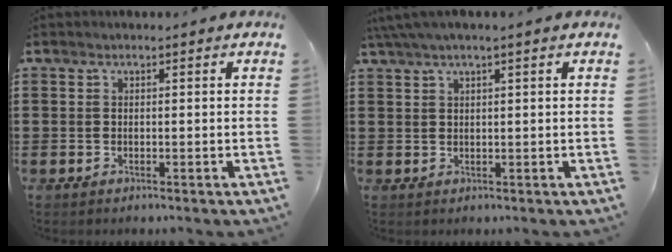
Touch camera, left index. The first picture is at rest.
{"total": 2.5, "force": [1.4, 0.1, 2.0], "torque": [-0.040, 0.001, 0.025]}